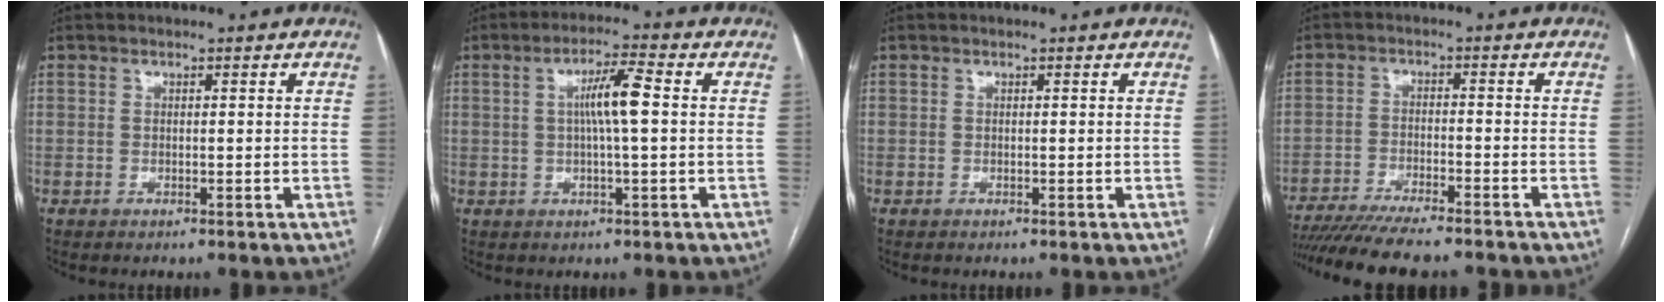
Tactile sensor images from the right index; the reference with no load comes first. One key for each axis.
{"total": 6.2, "fx": 0.7, "fy": 0.3, "fz": 6.1, "tx": -0.112, "ty": 0.009, "tz": 0.010}
{"total": 0.0}
{"total": 15.5, "fx": -13.5, "fy": 1.5, "fz": 7.3, "tx": -0.122, "ty": -0.025, "tz": -0.204}